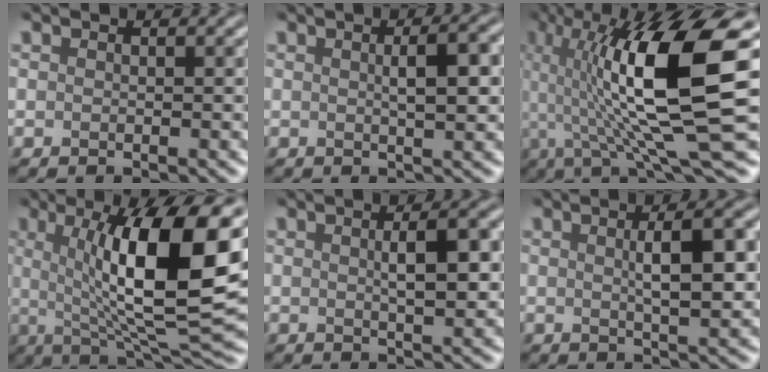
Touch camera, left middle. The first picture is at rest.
{"total": 4.0, "force": [0.6, 0.9, 3.8], "torque": [-0.042, 0.016, 0.015]}
{"total": 13.1, "force": [1.2, 2.7, 12.8], "torque": [-0.216, 0.010, 0.034]}
{"total": 12.5, "force": [2.2, 3.1, 11.9], "torque": [-0.171, 0.001, 0.047]}
{"total": 4.6, "force": [0.7, 1.1, 4.4], "torque": [-0.055, 0.014, 0.018]}
{"total": 5.6, "force": [0.9, 1.3, 5.3], "torque": [-0.067, 0.014, 0.021]}